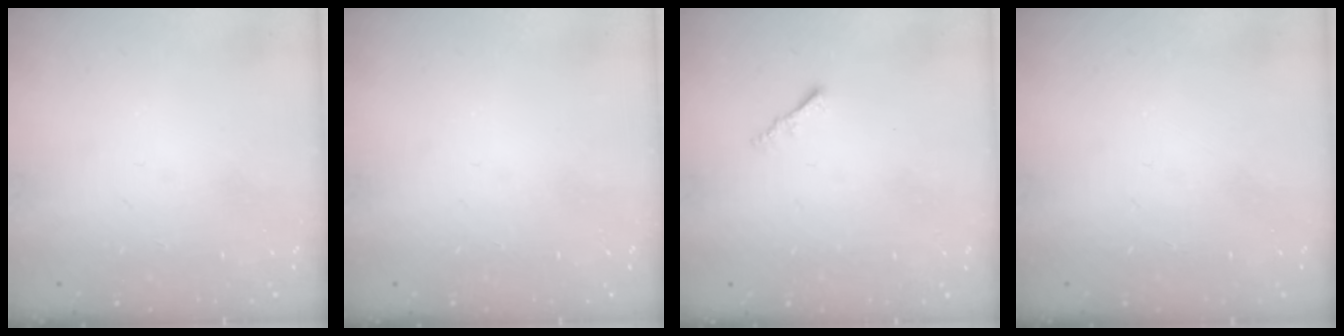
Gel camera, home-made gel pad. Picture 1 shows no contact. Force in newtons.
{"total": 0.0}
{"total": 1.0, "press": 1.0, "slide": 0.4}
{"total": 0.0}